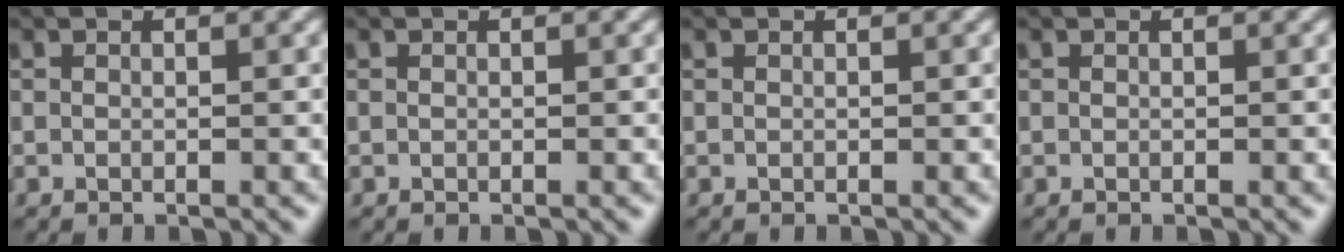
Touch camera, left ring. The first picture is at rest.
{"total": 0.0}
{"total": 0.0}
{"total": 0.0}